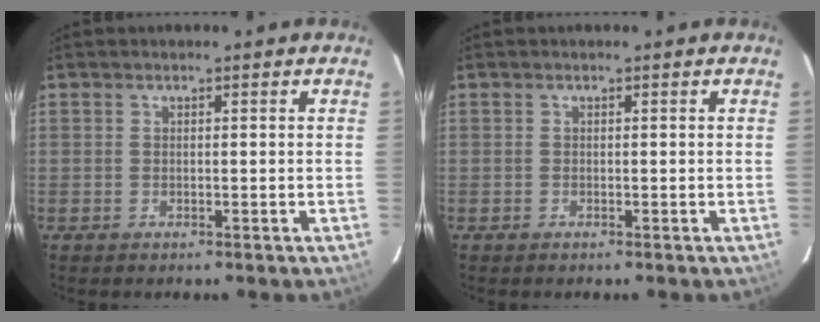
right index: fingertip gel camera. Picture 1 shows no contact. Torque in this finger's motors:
{"motor_torque": [-0.01, -0.01, 0.00, -0.02]}